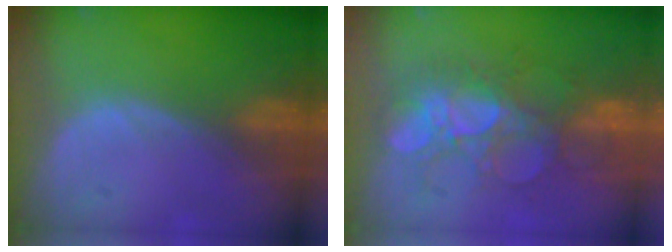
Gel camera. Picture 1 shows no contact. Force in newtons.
{"total": 8.7, "press": 8.6, "slide": 1.5}